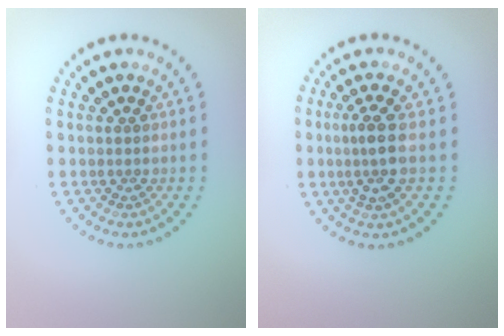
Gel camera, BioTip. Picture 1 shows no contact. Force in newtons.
{"total": 2.6, "press": 2.4, "slide": 1.2}